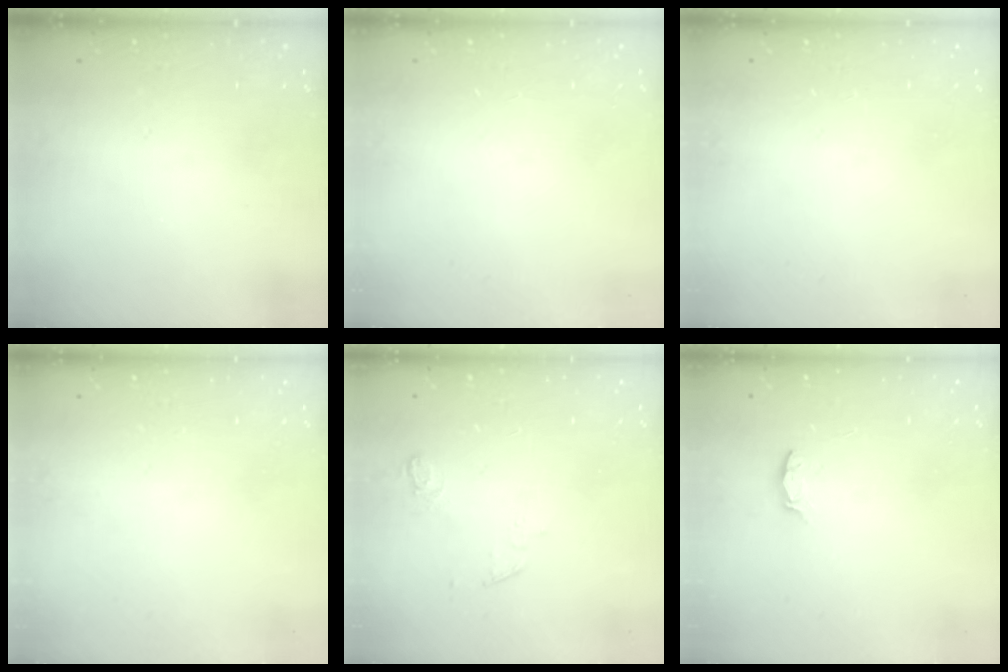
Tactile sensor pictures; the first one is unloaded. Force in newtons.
{"total": 0.0}
{"total": 0.0}
{"total": 3.6, "press": 1.4, "slide": 3.3}
{"total": 4.8, "press": 4.8, "slide": 0.8}
{"total": 3.2, "press": 3.1, "slide": 0.4}